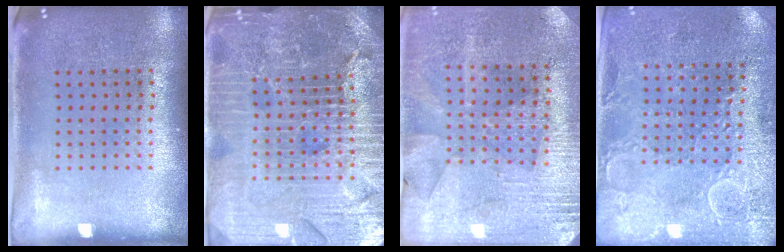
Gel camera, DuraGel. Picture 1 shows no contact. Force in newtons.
{"total": 5.7, "press": 5.1, "slide": 2.4}
{"total": 2.8, "press": 2.7, "slide": 0.7}
{"total": 2.8, "press": 2.7, "slide": 0.8}